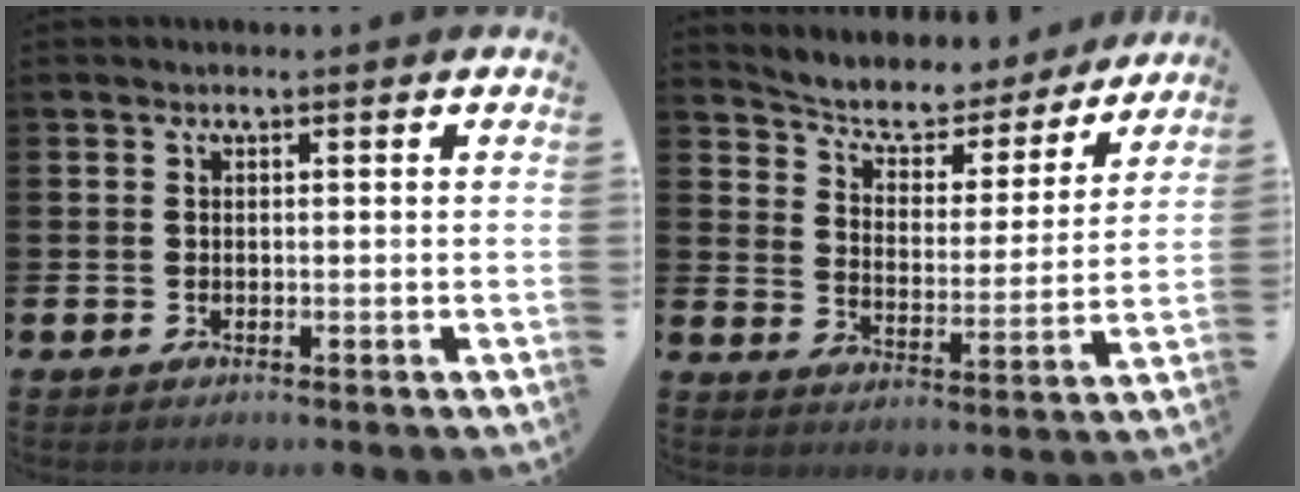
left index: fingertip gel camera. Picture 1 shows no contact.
{"total": 6.6, "force": [5.9, 2.6, 1.4], "torque": [-0.055, -0.044, 0.097]}